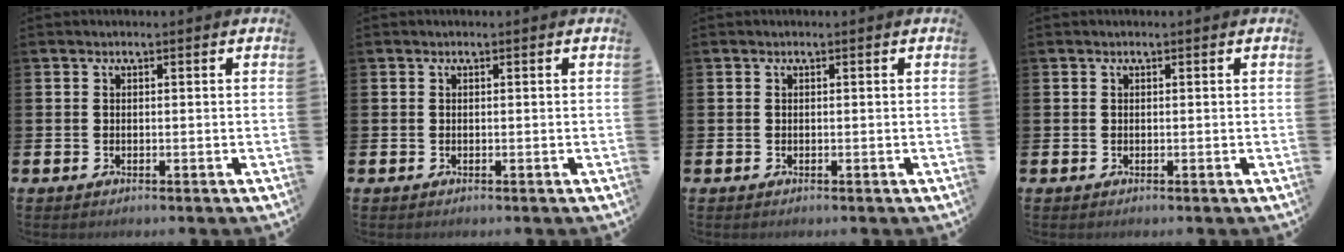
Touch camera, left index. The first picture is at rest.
{"total": 0.0}
{"total": 0.0}
{"total": 0.0}